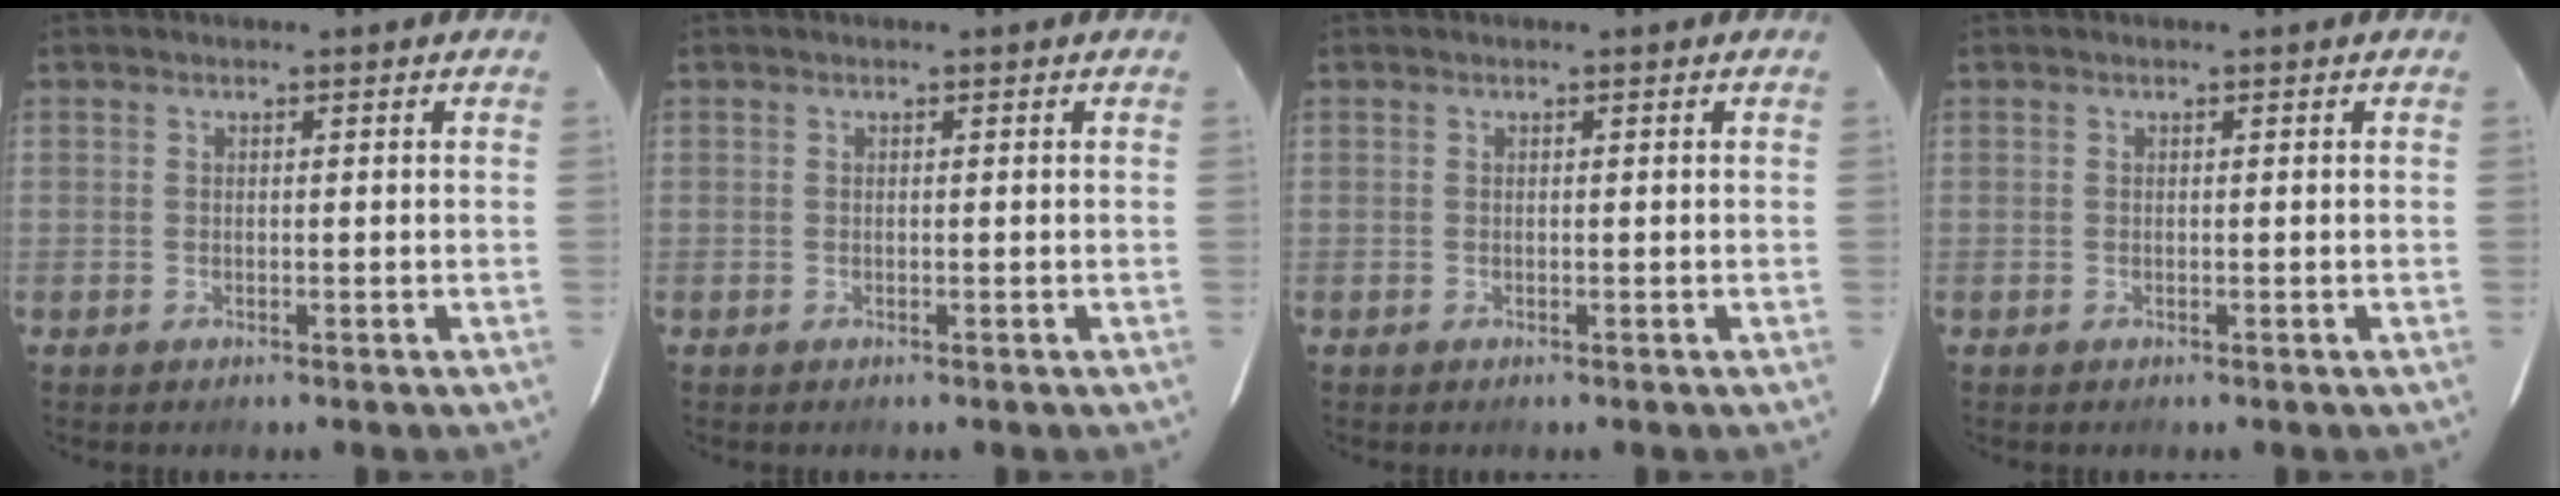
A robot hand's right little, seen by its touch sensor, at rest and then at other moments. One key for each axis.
{"total": 0.0}
{"total": 0.0}
{"total": 0.0}